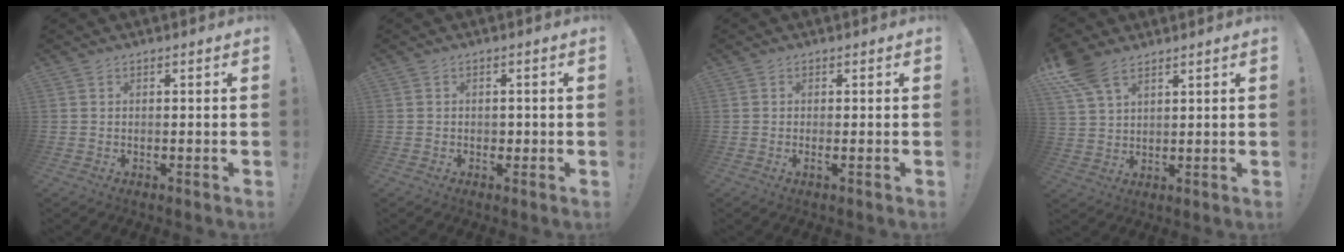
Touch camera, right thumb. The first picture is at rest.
{"total": 1.5, "force": [-0.4, 1.3, 0.5], "torque": [-0.005, 0.002, -0.009]}
{"total": 1.0, "force": [0.2, 0.0, 1.0], "torque": [-0.013, -0.006, 0.003]}
{"total": 9.1, "force": [6.3, 4.4, 4.8], "torque": [-0.095, -0.023, 0.127]}